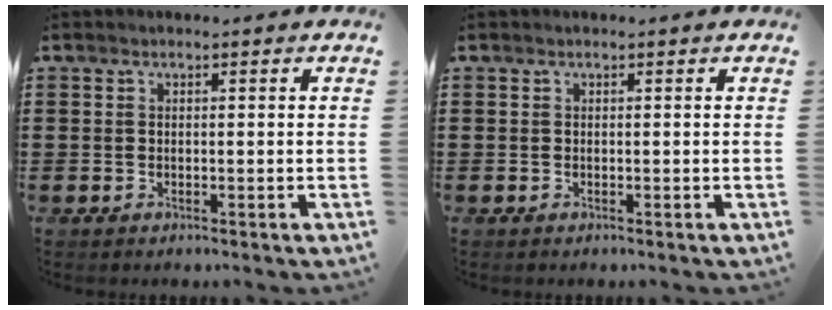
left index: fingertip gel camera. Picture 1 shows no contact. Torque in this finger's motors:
{"motor_torque": [0.00, 0.00, 0.00, 0.00]}